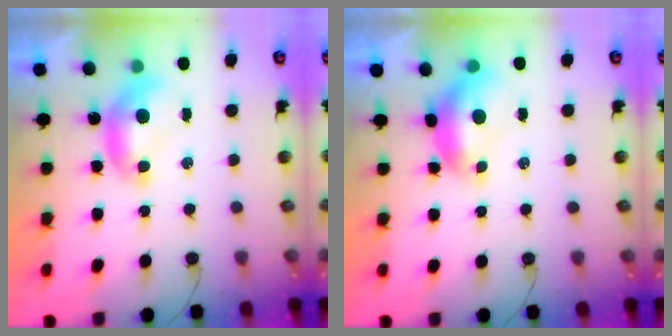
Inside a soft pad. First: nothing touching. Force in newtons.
{"total": 0.5, "press": 0.1, "slide": 0.5}